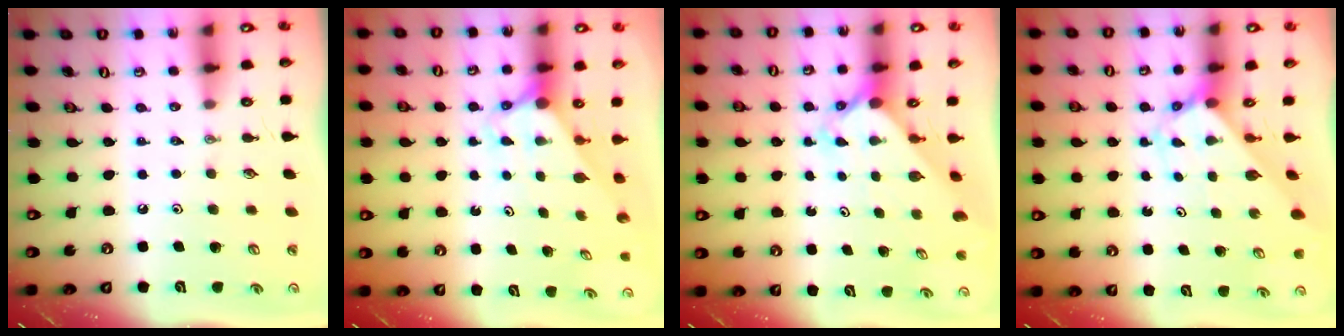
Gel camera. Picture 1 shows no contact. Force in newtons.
{"total": 2.8, "press": 2.8, "slide": 0.0}
{"total": 2.7, "press": 2.6, "slide": 0.3}
{"total": 2.6, "press": 2.6, "slide": 0.2}